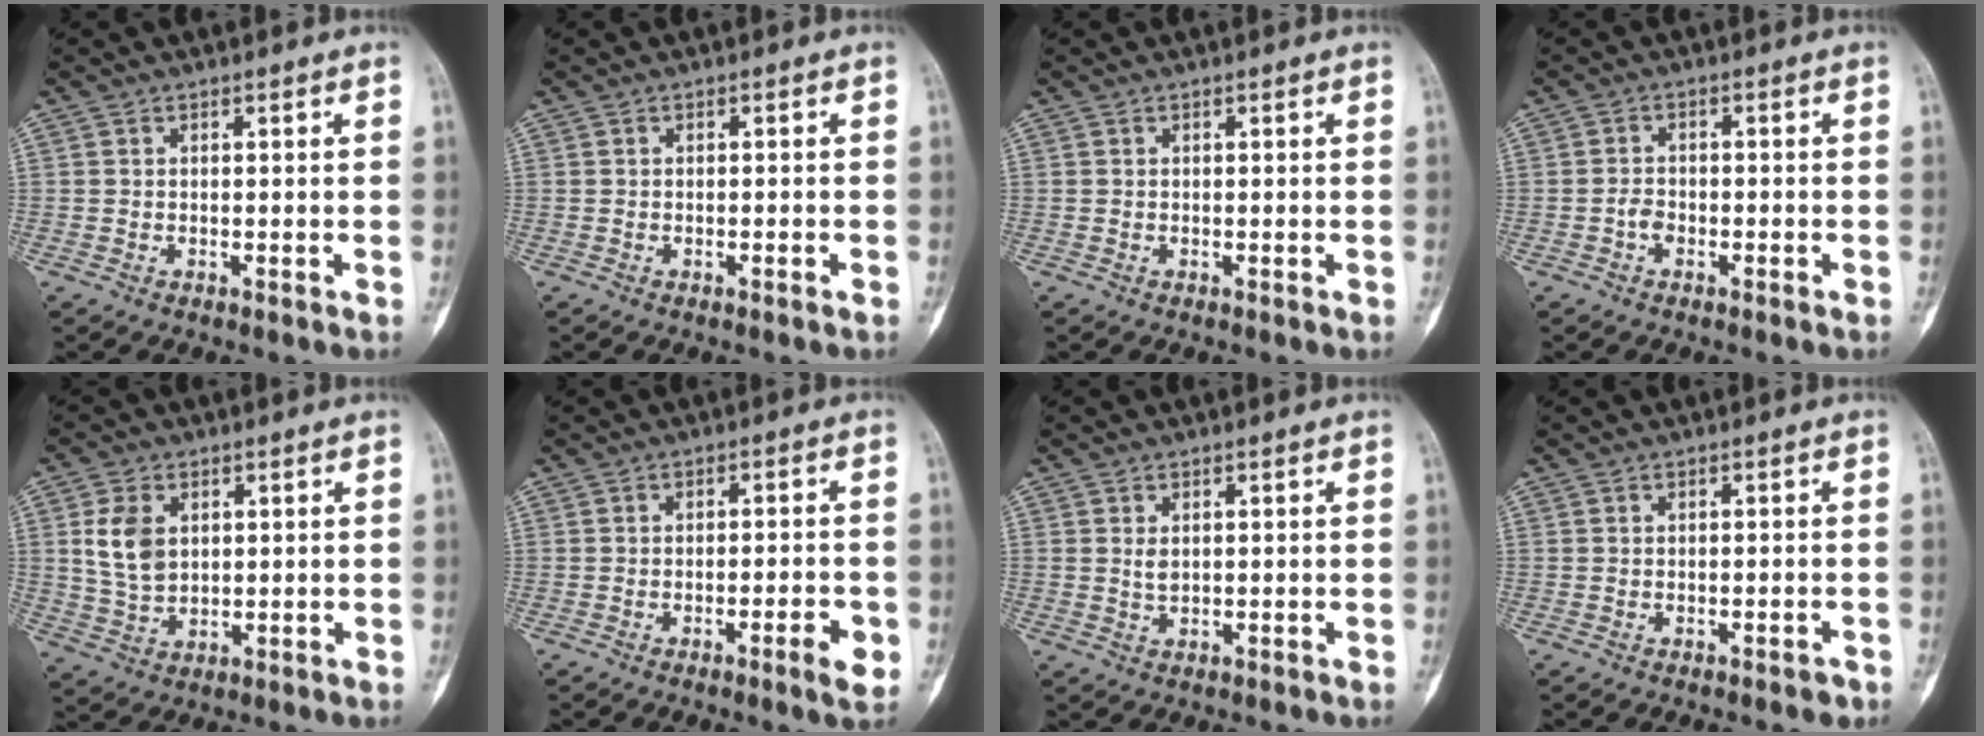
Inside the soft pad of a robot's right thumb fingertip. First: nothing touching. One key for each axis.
{"total": 0.7, "fx": -0.4, "fy": 0.2, "fz": 0.6, "tx": -0.013, "ty": 0.006, "tz": -0.002}
{"total": 0.0}
{"total": 2.0, "fx": -1.0, "fy": 1.2, "fz": 1.1, "tx": -0.016, "ty": 0.007, "tz": -0.023}
{"total": 7.9, "fx": 2.0, "fy": 5.4, "fz": 5.4, "tx": -0.095, "ty": -0.006, "tz": 0.047}
{"total": 4.7, "fx": -2.0, "fy": 0.9, "fz": 4.2, "tx": -0.059, "ty": 0.006, "tz": -0.026}
{"total": 1.8, "fx": 0.5, "fy": 1.0, "fz": 1.3, "tx": -0.024, "ty": -0.004, "tz": 0.013}
{"total": 1.5, "fx": -1.0, "fy": 0.6, "fz": 1.0, "tx": -0.014, "ty": 0.006, "tz": -0.009}